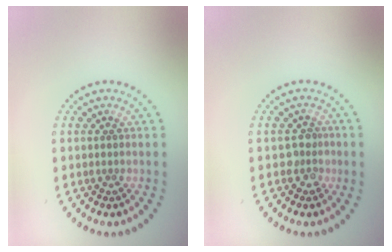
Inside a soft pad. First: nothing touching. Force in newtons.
{"total": 1.8, "press": 1.6, "slide": 0.8}